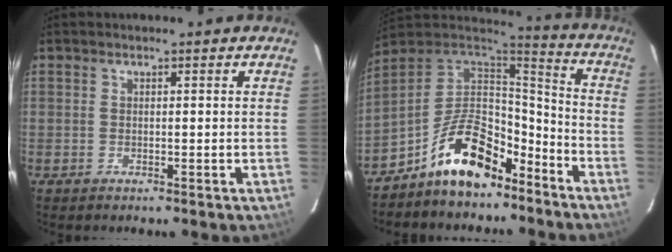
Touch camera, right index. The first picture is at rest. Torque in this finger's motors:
{"motor_torque": [1.09, -1.05, 0.63, 0.12]}